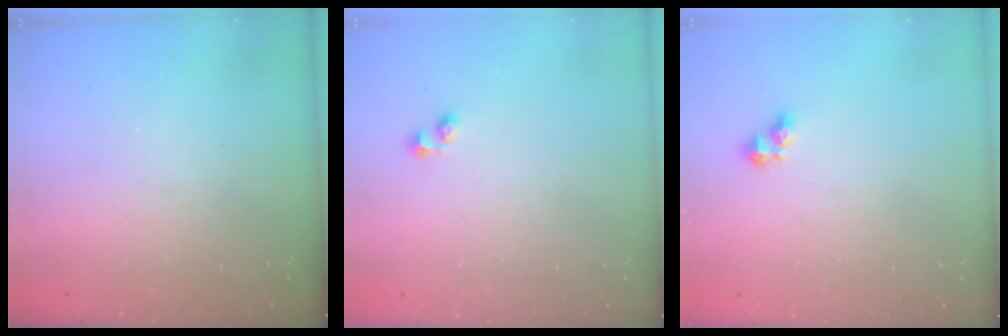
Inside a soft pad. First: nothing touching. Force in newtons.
{"total": 2.6, "press": 2.3, "slide": 1.2}
{"total": 3.2, "press": 3.2, "slide": 0.5}